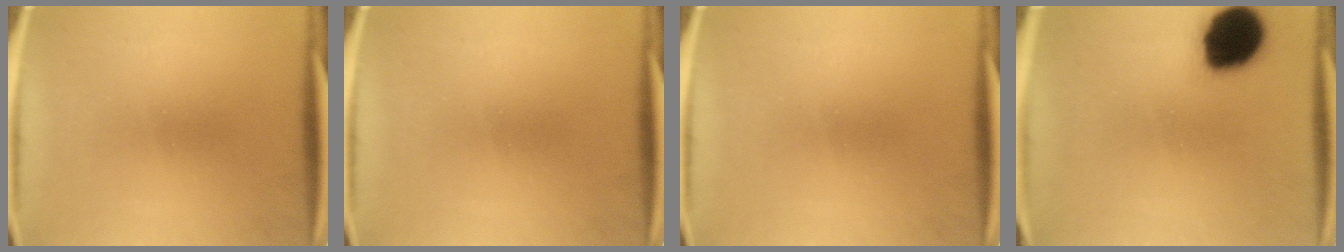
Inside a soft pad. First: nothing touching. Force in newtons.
{"total": 0.0}
{"total": 0.0}
{"total": 16.2}